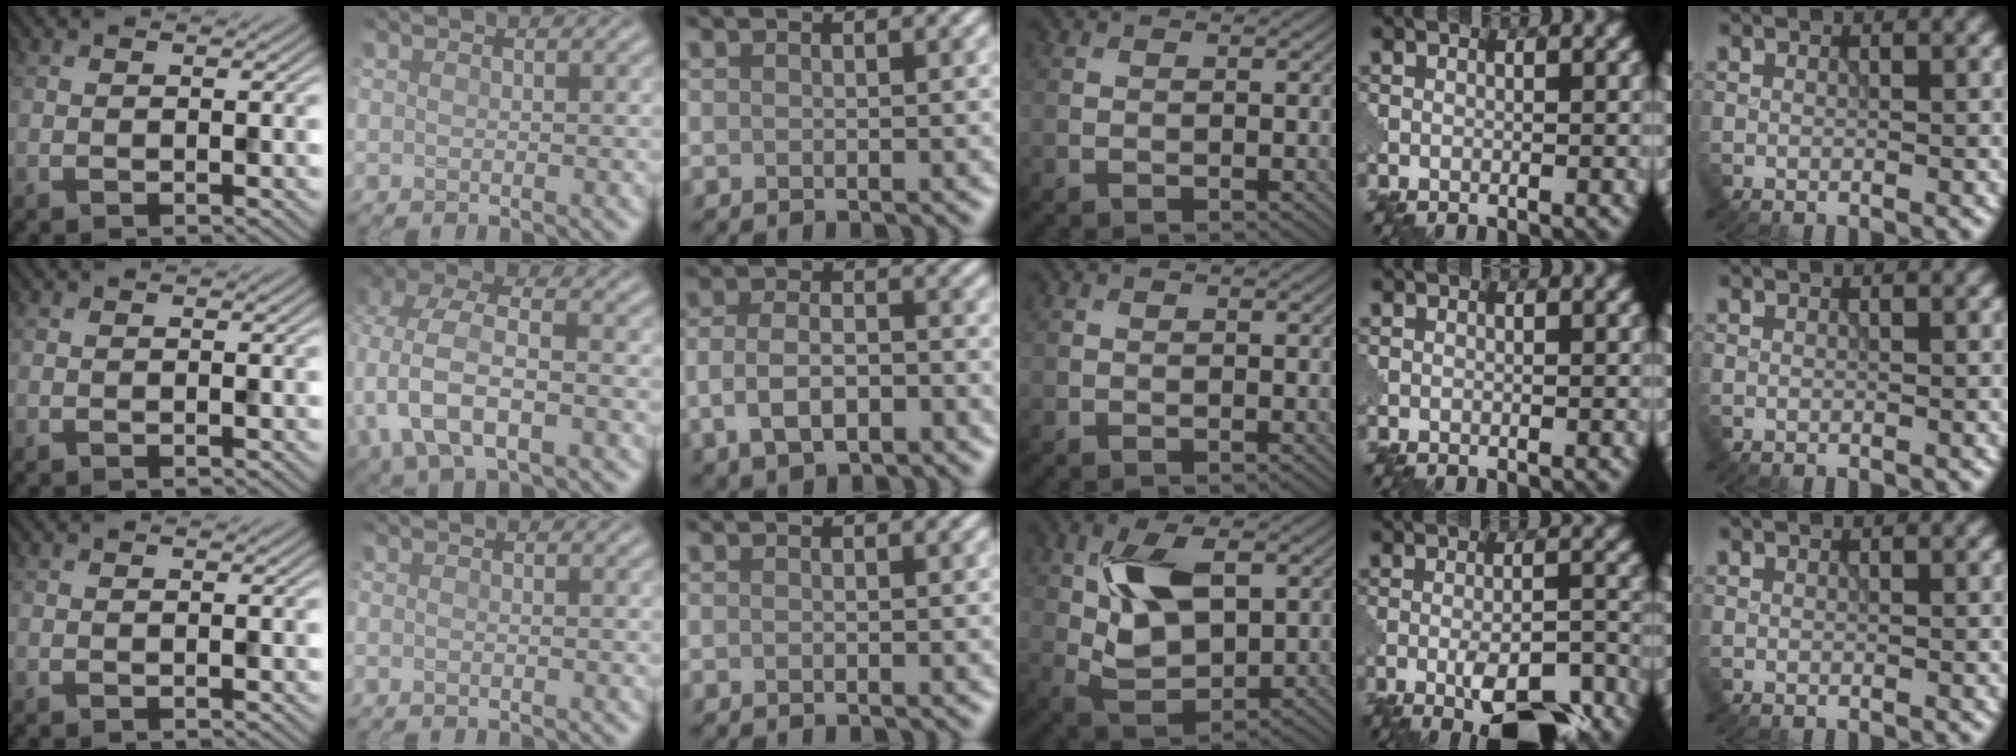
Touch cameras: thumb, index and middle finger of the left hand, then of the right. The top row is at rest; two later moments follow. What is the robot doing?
{"motion": "extract", "object": "pin"}